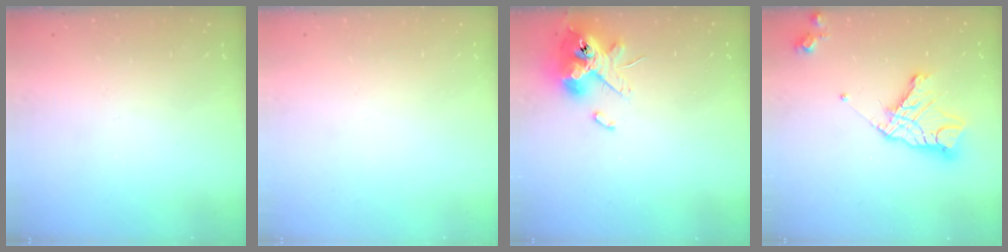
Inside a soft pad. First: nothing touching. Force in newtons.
{"total": 0.0}
{"total": 13.6, "press": 13.5, "slide": 2.0}
{"total": 14.6, "press": 14.5, "slide": 1.3}